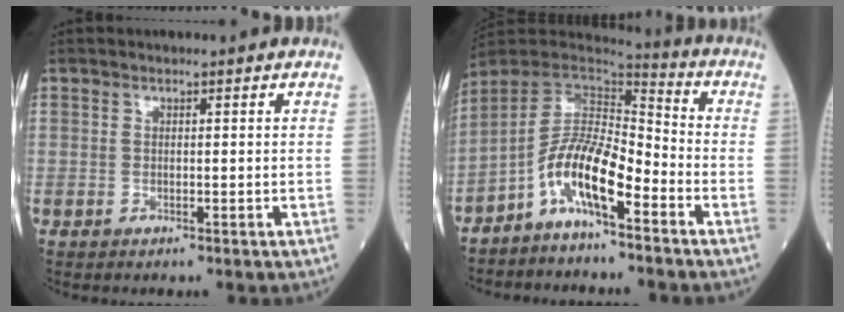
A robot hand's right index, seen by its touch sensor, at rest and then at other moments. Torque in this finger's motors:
{"motor_torque": [1.15, -0.99, 0.61, 0.21]}